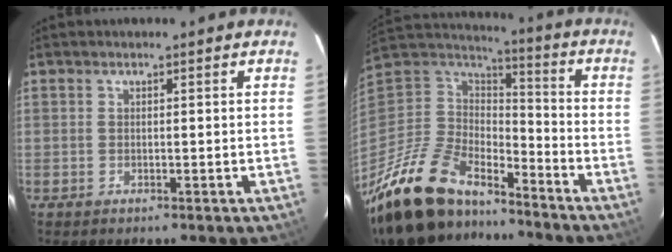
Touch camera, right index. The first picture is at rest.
{"total": 25.1, "force": [-18.5, 10.5, 13.4], "torque": [-0.289, -0.021, -0.321]}